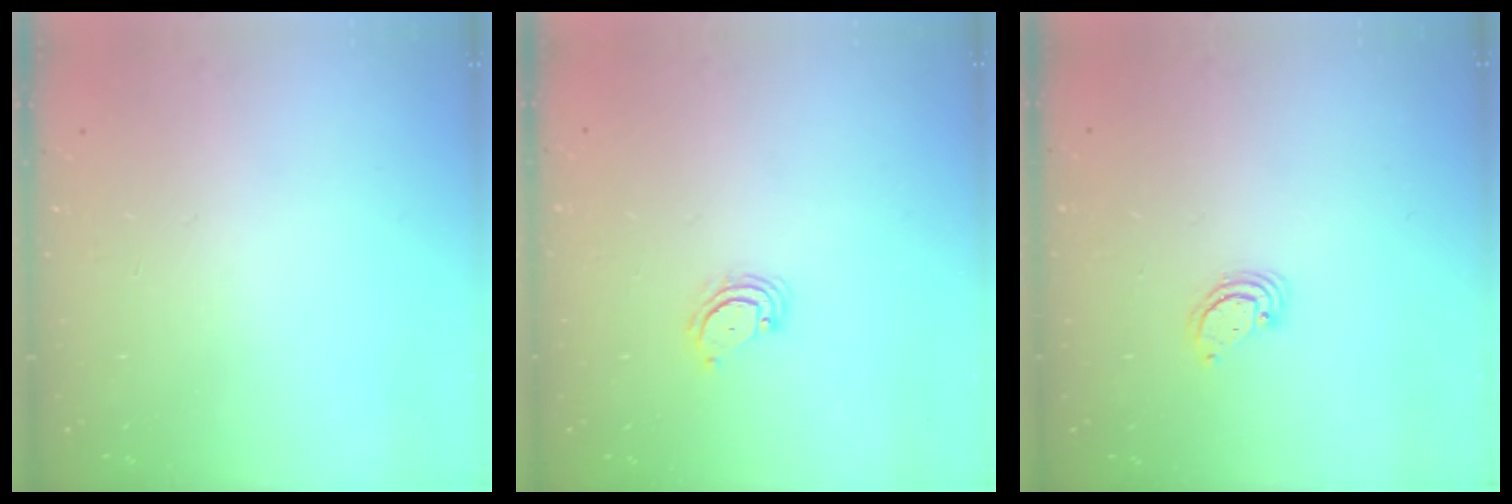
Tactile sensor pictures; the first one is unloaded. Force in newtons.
{"total": 3.8, "press": 3.8, "slide": 0.5}
{"total": 2.3, "press": 2.3, "slide": 0.1}